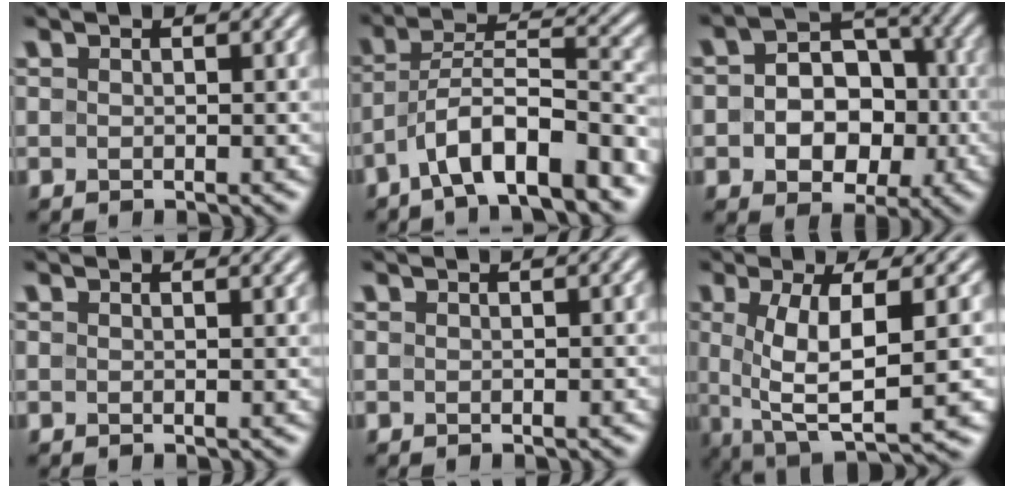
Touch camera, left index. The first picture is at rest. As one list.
[{"total": 8.4, "force": [-5.4, 2.1, 6.0], "torque": [-0.099, 0.015, -0.096]}, {"total": 7.9, "force": [-1.4, 5.9, 4.9], "torque": [-0.048, -0.001, -0.032]}, {"total": 1.2, "force": [1.0, 0.4, 0.6], "torque": [-0.003, 0.002, 0.007]}, {"total": 1.1, "force": [0.6, 0.3, 1.0], "torque": [-0.014, 0.004, 0.002]}, {"total": 8.1, "force": [0.1, 2.2, 7.8], "torque": [-0.141, -0.005, 0.003]}]